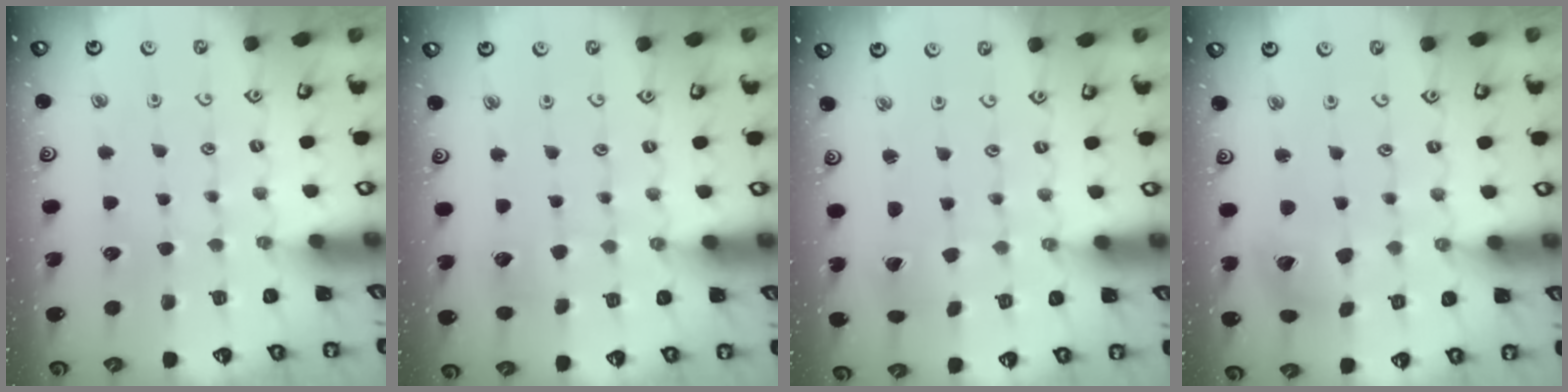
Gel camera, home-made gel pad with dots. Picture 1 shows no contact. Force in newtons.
{"total": 2.9, "press": 2.9, "slide": 0.2}
{"total": 1.3, "press": 1.3, "slide": 0.1}
{"total": 8.5, "press": 8.5, "slide": 1.2}